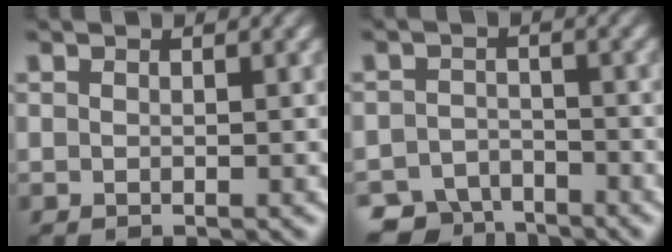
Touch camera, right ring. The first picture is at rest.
{"total": 5.3, "force": [-4.4, 2.8, 0.8], "torque": [0.004, -0.021, -0.073]}